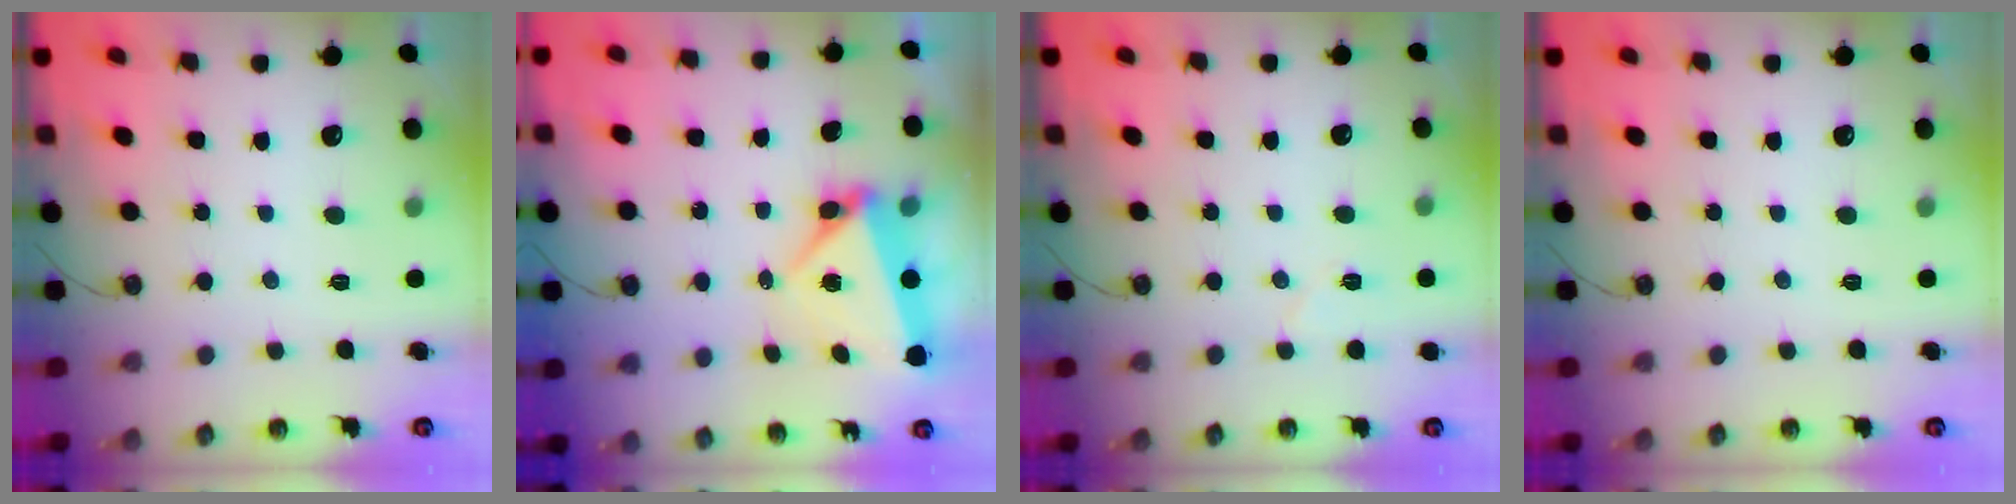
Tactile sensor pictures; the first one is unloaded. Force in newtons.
{"total": 5.2, "press": 5.0, "slide": 1.4}
{"total": 4.8, "press": 4.5, "slide": 1.6}
{"total": 0.0}